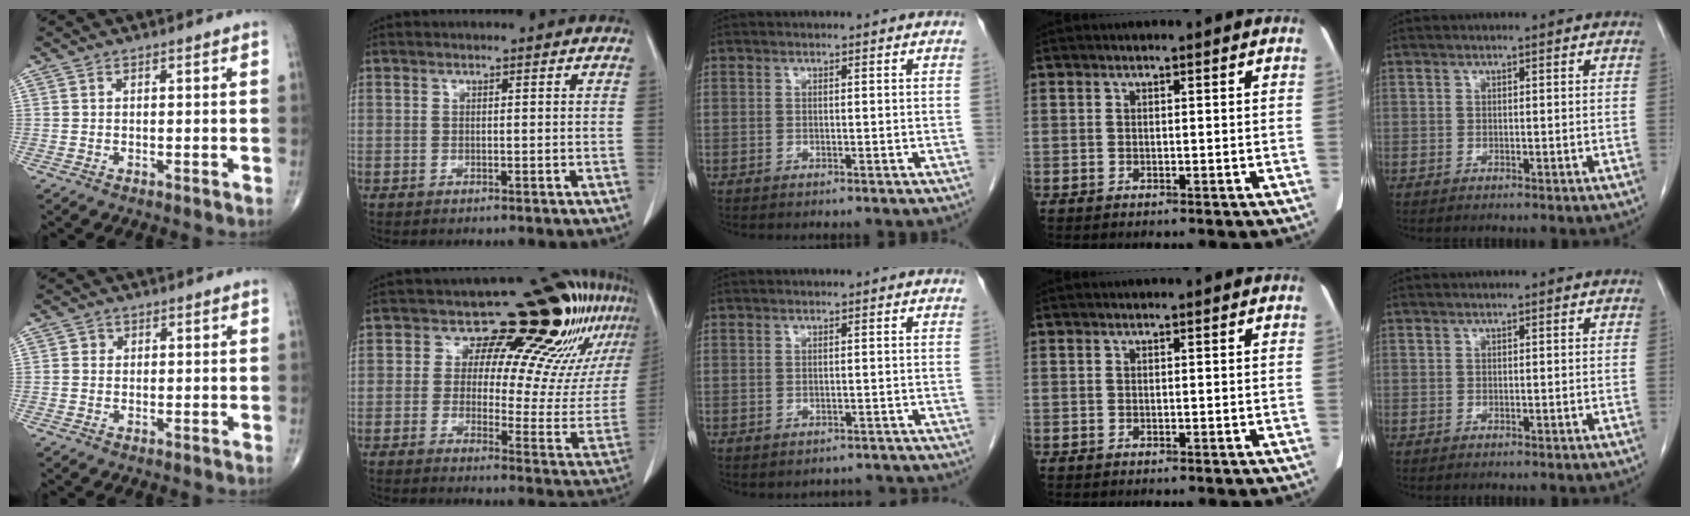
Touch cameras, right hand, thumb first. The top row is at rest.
{"thumb": {"total": 1.3, "force": [0.2, 1.3, 0.3], "torque": [0.002, 0.002, 0.000]}, "index": {"total": 18.8, "force": [10.5, 8.4, 13.1], "torque": [-0.143, 0.003, 0.119]}, "middle": {"total": 2.5, "force": [-2.2, 1.3, 0.1], "torque": [0.000, 0.008, -0.027]}}